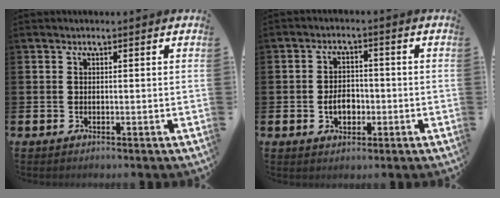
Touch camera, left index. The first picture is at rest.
{"total": 3.8, "force": [-1.0, 2.7, 2.6], "torque": [-0.031, -0.003, -0.024]}